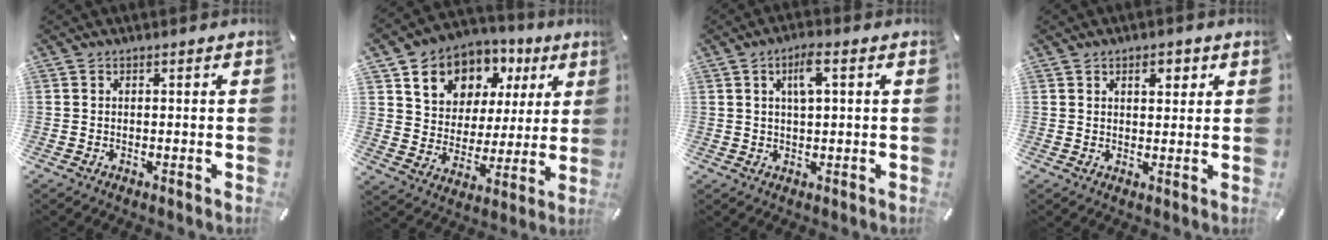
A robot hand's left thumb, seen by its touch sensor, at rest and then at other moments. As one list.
[{"total": 10.8, "force": [5.8, 8.9, 1.9], "torque": [-0.048, -0.043, 0.113]}, {"total": 5.4, "force": [1.8, 1.5, 4.8], "torque": [-0.098, 0.007, 0.030]}, {"total": 3.4, "force": [1.7, 2.0, 2.1], "torque": [-0.022, -0.003, 0.023]}]